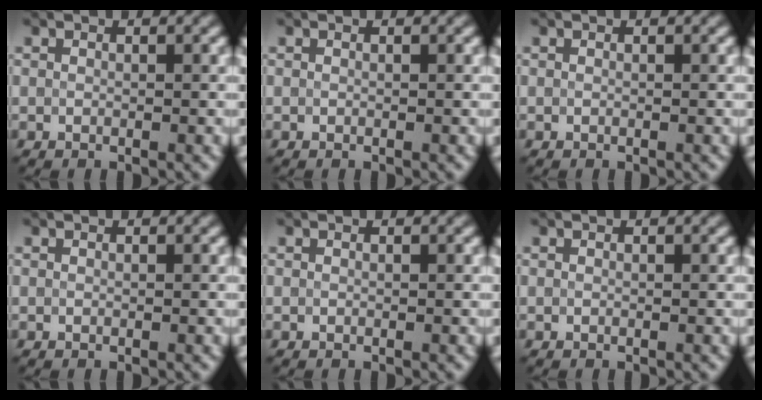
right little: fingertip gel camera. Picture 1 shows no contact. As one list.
[{"total": 0.0}, {"total": 0.0}, {"total": 0.0}, {"total": 0.0}, {"total": 0.0}]